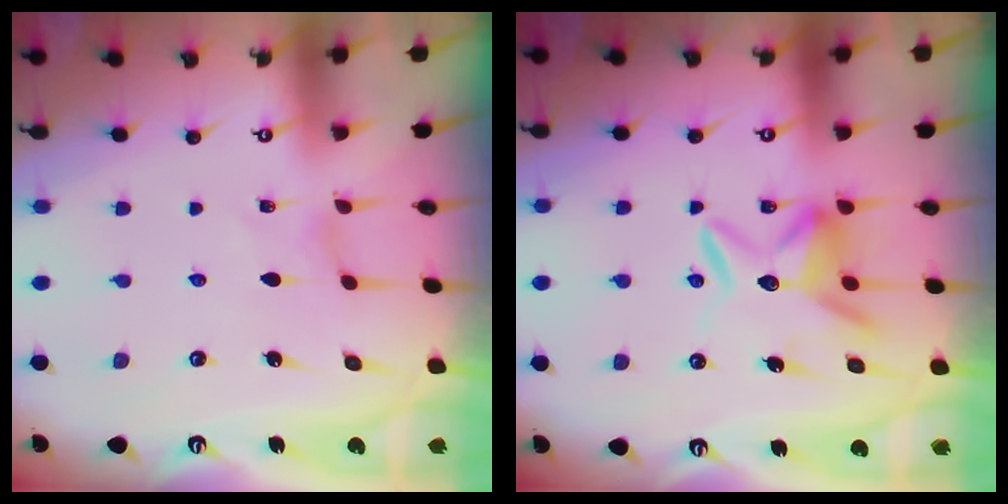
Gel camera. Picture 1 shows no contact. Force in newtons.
{"total": 10.8, "press": 10.8, "slide": 0.9}